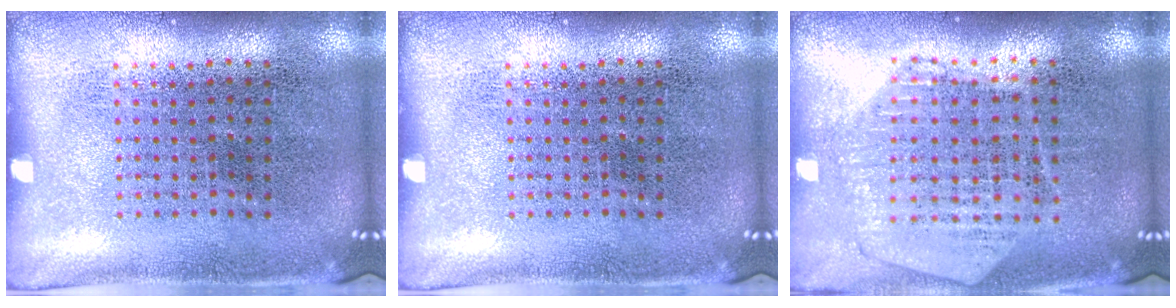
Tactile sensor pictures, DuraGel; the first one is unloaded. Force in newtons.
{"total": 0.0}
{"total": 0.6, "press": 0.6, "slide": 0.1}